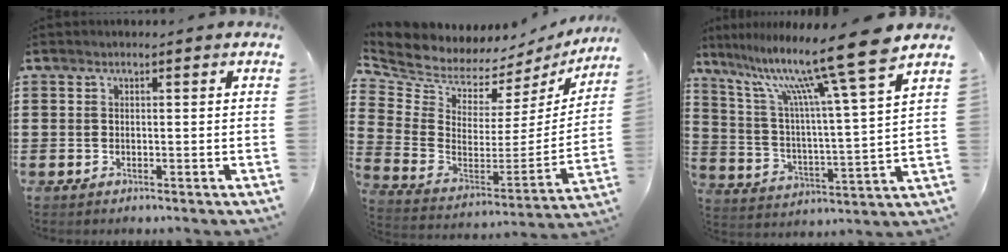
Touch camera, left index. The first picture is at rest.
{"total": 5.7, "force": [5.4, 1.8, 0.4], "torque": [-0.050, -0.064, 0.092]}
{"total": 14.4, "force": [11.0, 0.2, 9.3], "torque": [-0.194, -0.076, 0.171]}